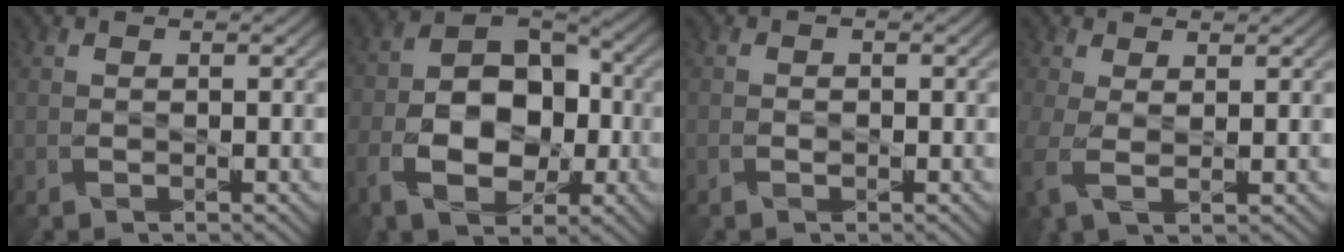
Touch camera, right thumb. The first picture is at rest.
{"total": 12.4, "force": [-3.3, 7.9, 9.0], "torque": [-0.165, -0.010, -0.065]}
{"total": 0.8, "force": [-0.4, 0.5, 0.5], "torque": [-0.007, -0.001, -0.006]}
{"total": 3.9, "force": [0.0, 1.6, 3.6], "torque": [-0.098, -0.004, -0.004]}